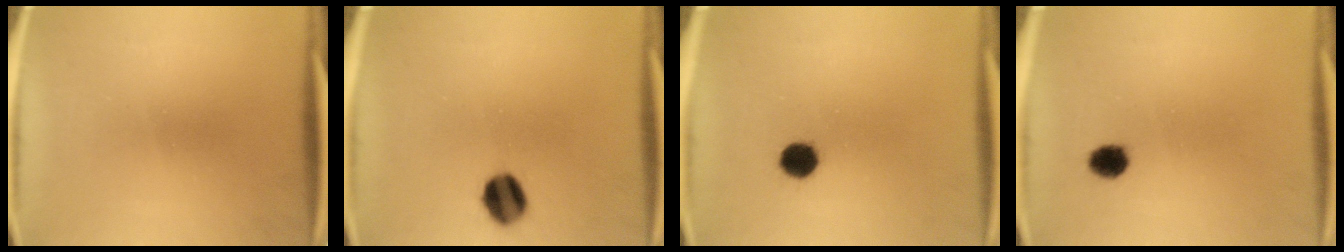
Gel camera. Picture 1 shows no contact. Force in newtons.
{"total": 7.8}
{"total": 4.7}
{"total": 3.7}